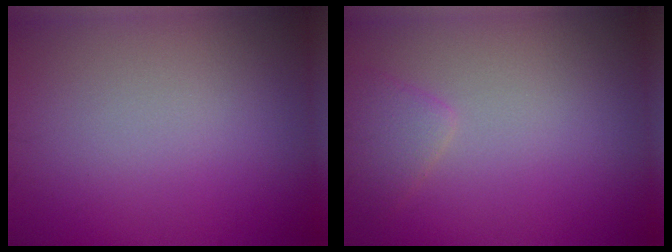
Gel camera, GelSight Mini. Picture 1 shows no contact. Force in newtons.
{"total": 1.7, "press": 1.7, "slide": 0.2}